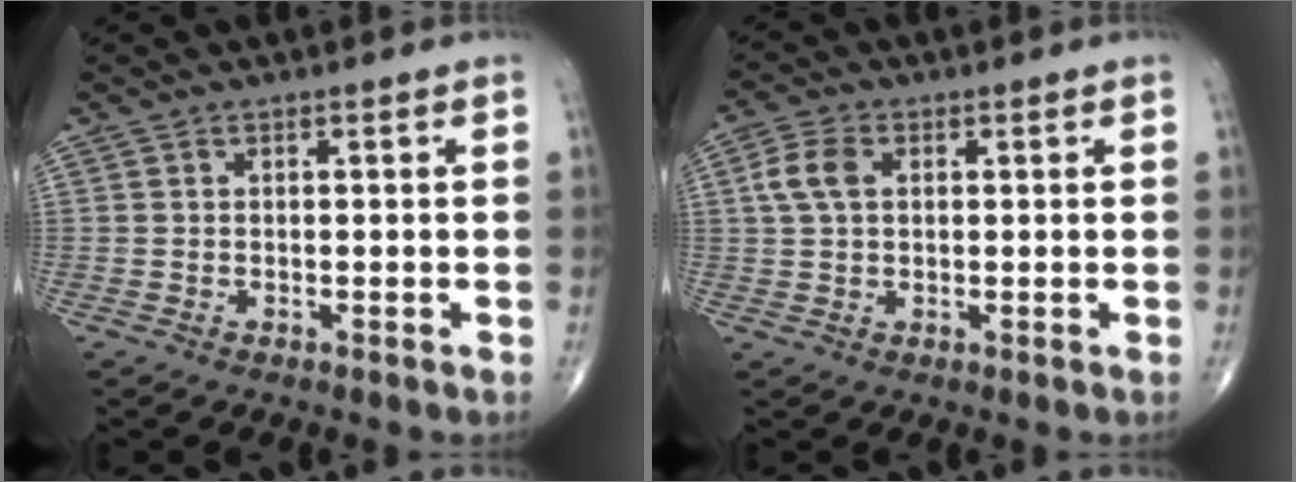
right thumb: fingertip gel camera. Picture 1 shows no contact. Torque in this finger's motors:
{"motor_torque": [-0.08, 0.20, 0.58, 0.01, 0.02]}